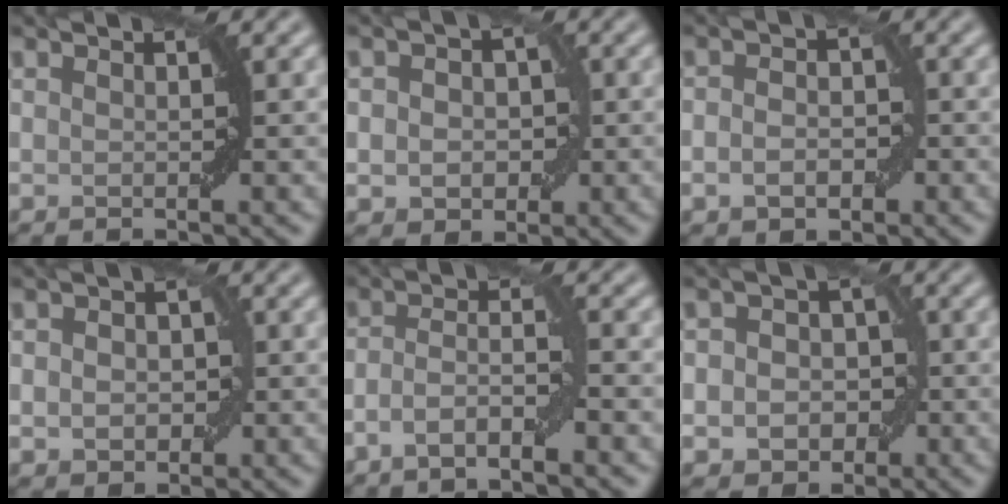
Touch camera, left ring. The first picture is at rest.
{"total": 3.8, "force": [-0.2, 3.0, 2.4], "torque": [-0.019, -0.002, -0.008]}
{"total": 2.7, "force": [-0.7, 1.9, 1.8], "torque": [-0.025, 0.000, -0.015]}
{"total": 3.2, "force": [-0.1, 2.4, 2.1], "torque": [-0.025, 0.000, -0.002]}
{"total": 3.3, "force": [-1.7, 0.5, 2.8], "torque": [-0.053, 0.007, -0.038]}
{"total": 4.7, "force": [-0.6, 4.1, 2.3], "torque": [-0.007, 0.007, -0.022]}